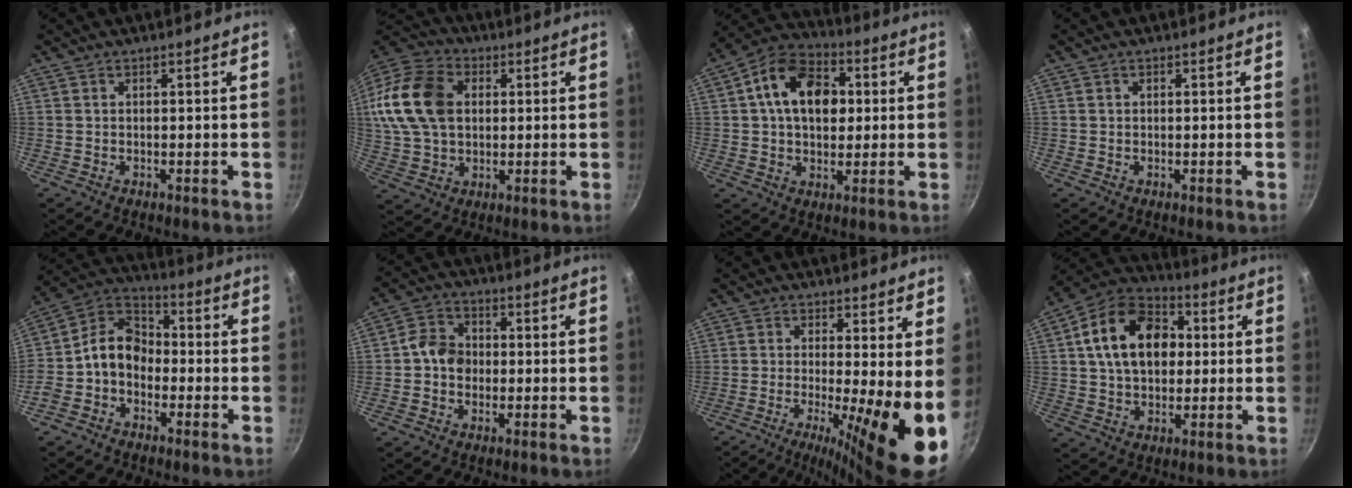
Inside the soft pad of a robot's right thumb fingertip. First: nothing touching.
{"total": 19.2, "force": [3.3, 13.8, 12.9], "torque": [-0.248, 0.021, 0.053]}
{"total": 15.3, "force": [2.8, 10.5, 10.7], "torque": [-0.143, 0.015, 0.030]}
{"total": 0.0}
{"total": 10.3, "force": [-2.2, 7.8, 6.4], "torque": [-0.082, 0.052, -0.067]}
{"total": 6.3, "force": [-0.3, 5.3, 3.3], "torque": [-0.032, 0.015, -0.021]}
{"total": 11.6, "force": [-1.4, 1.6, 11.4], "torque": [-0.172, -0.019, -0.025]}
{"total": 17.2, "force": [2.8, 12.1, 11.9], "torque": [-0.169, 0.023, 0.033]}